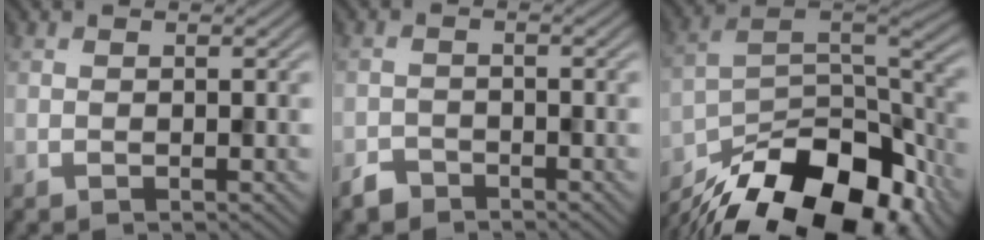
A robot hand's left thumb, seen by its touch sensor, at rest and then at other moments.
{"total": 2.2, "force": [-1.9, 1.0, 0.4], "torque": [-0.006, 0.001, -0.042]}
{"total": 18.4, "force": [-13.3, 7.4, 10.2], "torque": [-0.203, -0.033, -0.210]}